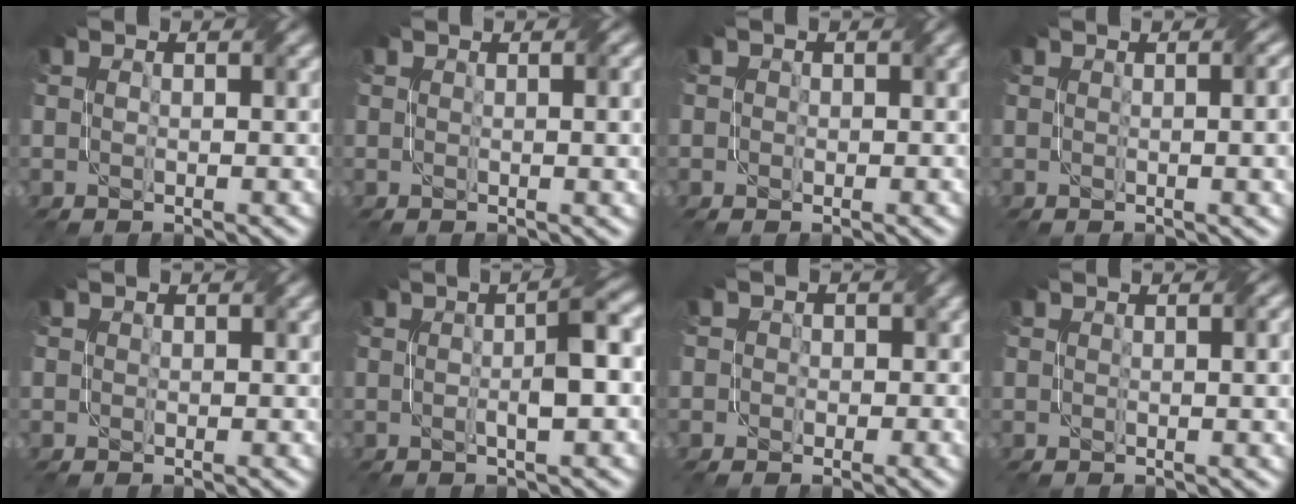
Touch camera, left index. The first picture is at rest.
{"total": 2.6, "force": [0.6, 0.9, 2.4], "torque": [-0.022, 0.004, 0.009]}
{"total": 0.8, "force": [0.3, 0.8, 0.2], "torque": [0.000, 0.000, -0.005]}
{"total": 3.9, "force": [0.4, 1.6, 3.6], "torque": [-0.024, 0.010, 0.008]}
{"total": 0.5, "force": [0.3, 0.4, 0.2], "torque": [-0.001, 0.000, 0.002]}
{"total": 4.2, "force": [0.2, 0.5, 4.1], "torque": [-0.063, 0.010, 0.001]}
{"total": 3.3, "force": [0.4, 3.0, 1.2], "torque": [0.002, 0.011, -0.024]}
{"total": 2.3, "force": [0.5, 0.7, 2.1], "torque": [-0.020, 0.005, 0.008]}